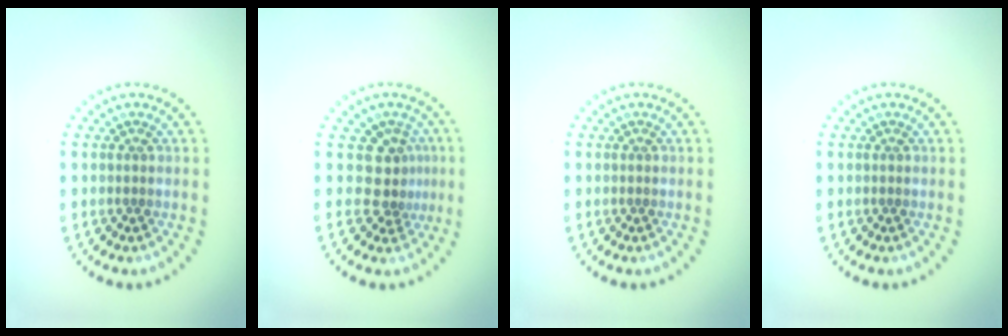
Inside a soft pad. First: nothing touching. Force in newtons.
{"total": 2.8, "press": 1.9, "slide": 2.0}
{"total": 0.0}
{"total": 0.0}